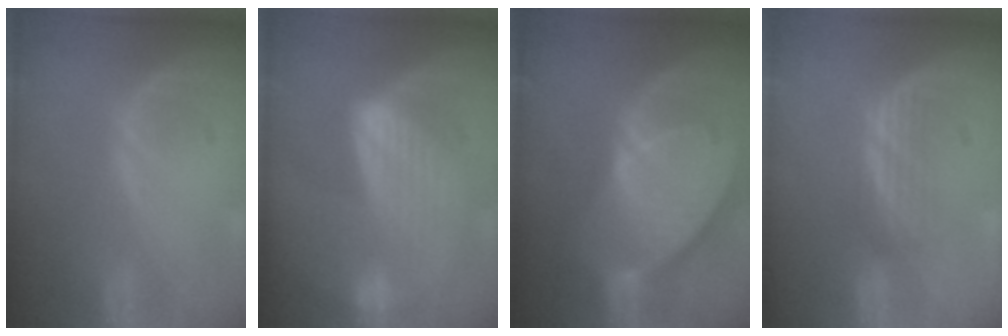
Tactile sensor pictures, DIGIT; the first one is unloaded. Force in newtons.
{"total": 6.5, "press": 6.5, "slide": 1.0}
{"total": 10.2, "press": 8.9, "slide": 5.0}
{"total": 2.9, "press": 2.6, "slide": 1.2}